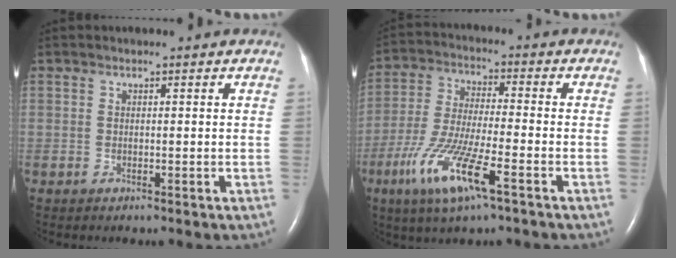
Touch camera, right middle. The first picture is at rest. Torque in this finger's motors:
{"motor_torque": [1.40, -0.74, 0.34, 0.21]}